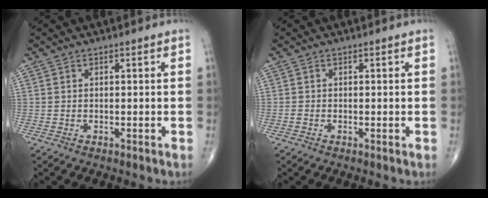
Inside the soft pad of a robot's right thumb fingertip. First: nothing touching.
{"total": 0.7, "force": [-0.2, 0.4, 0.5], "torque": [-0.012, -0.002, -0.006]}